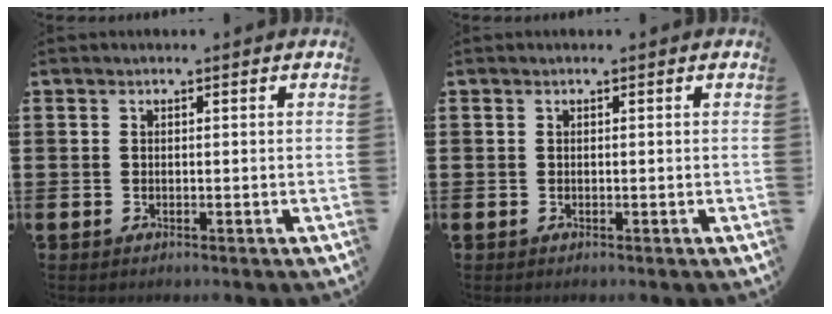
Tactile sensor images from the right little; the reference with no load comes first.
{"total": 0.0}